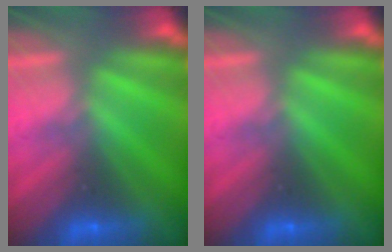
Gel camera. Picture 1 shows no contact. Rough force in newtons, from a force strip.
{"total": 0.0}